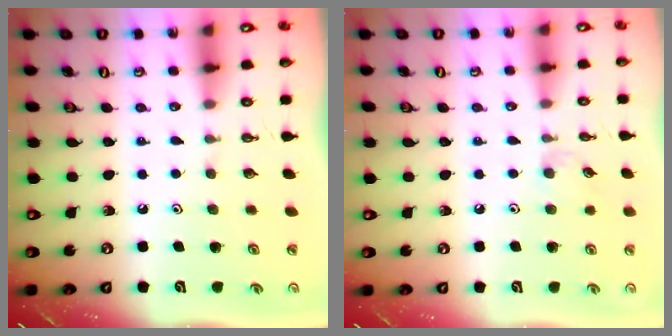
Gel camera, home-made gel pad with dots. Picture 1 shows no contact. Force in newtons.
{"total": 5.0, "press": 4.9, "slide": 0.9}